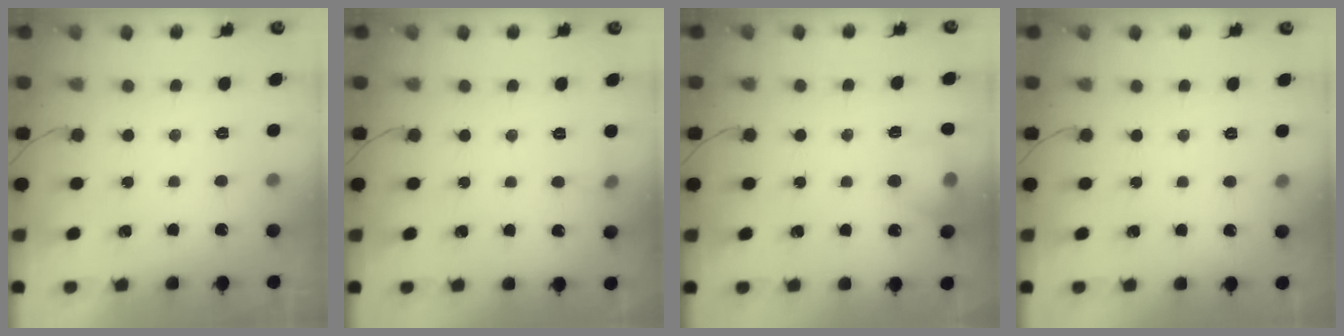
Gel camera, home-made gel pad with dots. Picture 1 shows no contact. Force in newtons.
{"total": 4.1, "press": 3.9, "slide": 1.2}
{"total": 10.9, "press": 10.8, "slide": 1.5}
{"total": 6.6, "press": 1.7, "slide": 6.4}